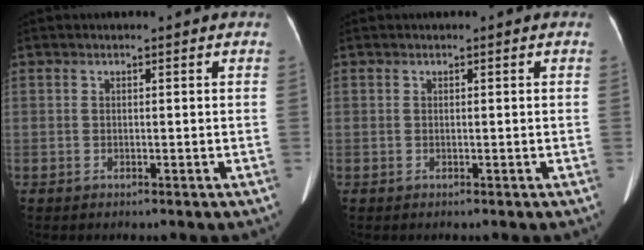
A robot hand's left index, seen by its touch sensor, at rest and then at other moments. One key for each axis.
{"total": 0.0}